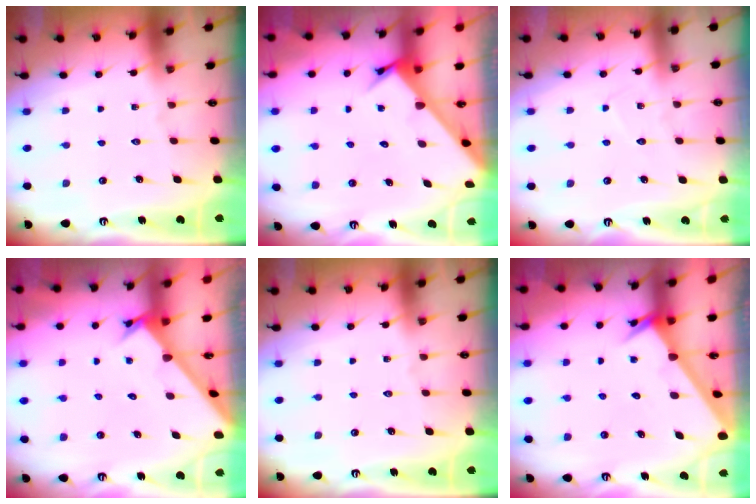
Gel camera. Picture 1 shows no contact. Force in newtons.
{"total": 3.5, "press": 3.5, "slide": 0.2}
{"total": 3.9, "press": 3.9, "slide": 0.4}
{"total": 2.6, "press": 2.6, "slide": 0.3}
{"total": 0.0}
{"total": 2.5, "press": 2.5, "slide": 0.1}